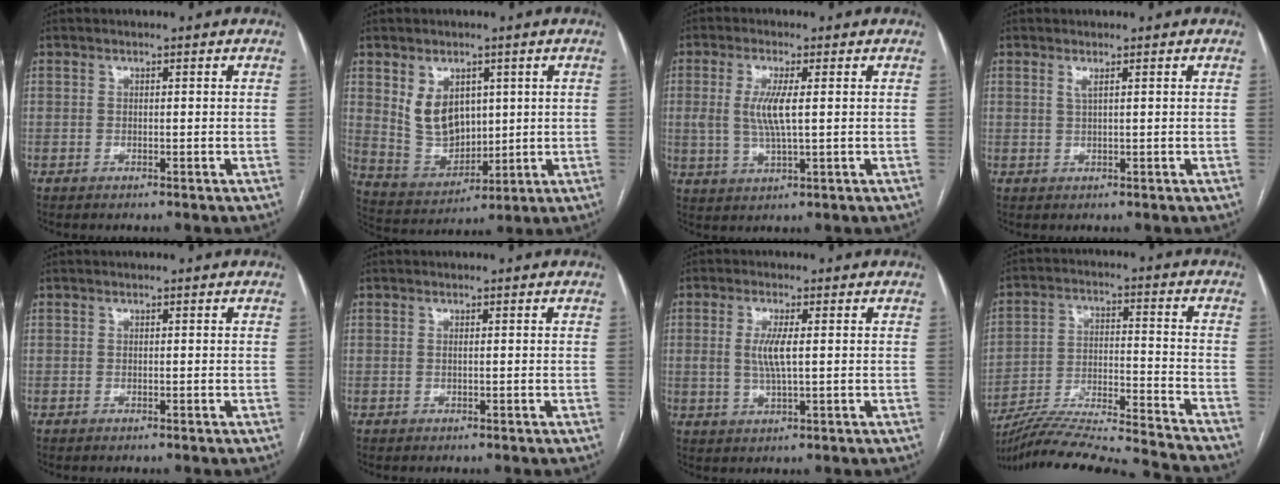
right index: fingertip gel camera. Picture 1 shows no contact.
{"total": 8.6, "force": [2.7, 6.0, 5.5], "torque": [-0.108, 0.007, 0.073]}
{"total": 5.7, "force": [0.8, 1.0, 5.6], "torque": [-0.126, -0.002, 0.018]}
{"total": 0.9, "force": [0.5, -0.1, 0.8], "torque": [-0.023, 0.000, 0.011]}
{"total": 0.0}
{"total": 0.0}
{"total": 4.2, "force": [0.5, 0.8, 4.1], "torque": [-0.088, -0.003, 0.011]}
{"total": 22.3, "force": [-21.0, -0.5, 7.6], "torque": [-0.136, -0.016, -0.325]}